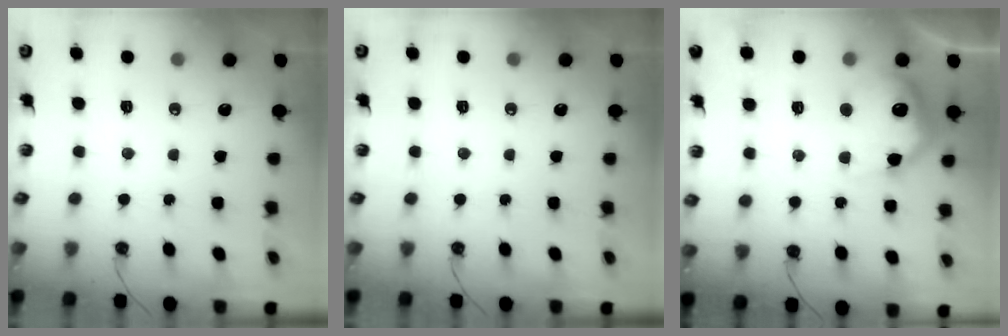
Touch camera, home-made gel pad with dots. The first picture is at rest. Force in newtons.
{"total": 0.0}
{"total": 18.1, "press": 18.0, "slide": 1.3}